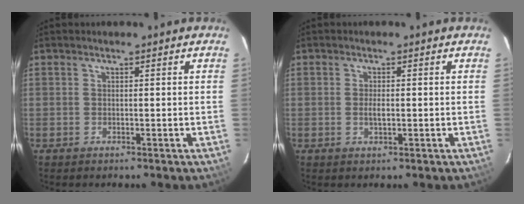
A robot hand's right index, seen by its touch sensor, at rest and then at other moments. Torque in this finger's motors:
{"motor_torque": [0.49, -0.06, 0.24, 0.05]}